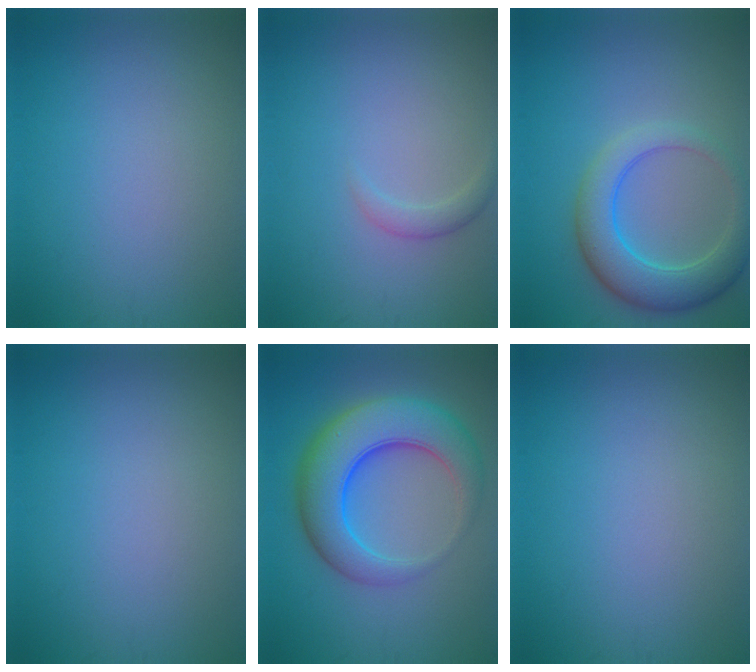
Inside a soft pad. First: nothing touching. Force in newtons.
{"total": 1.2, "press": 1.2, "slide": 0.0}
{"total": 5.8, "press": 5.8, "slide": 0.2}
{"total": 0.0}
{"total": 8.7, "press": 8.7, "slide": 0.1}
{"total": 0.0}